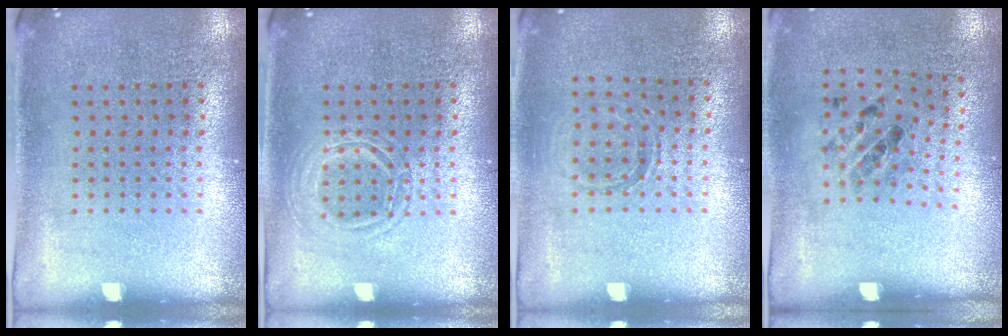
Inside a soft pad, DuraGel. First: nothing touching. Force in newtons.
{"total": 1.9, "press": 1.9, "slide": 0.2}
{"total": 0.9, "press": 0.9, "slide": 0.2}
{"total": 1.3, "press": 0.8, "slide": 1.1}